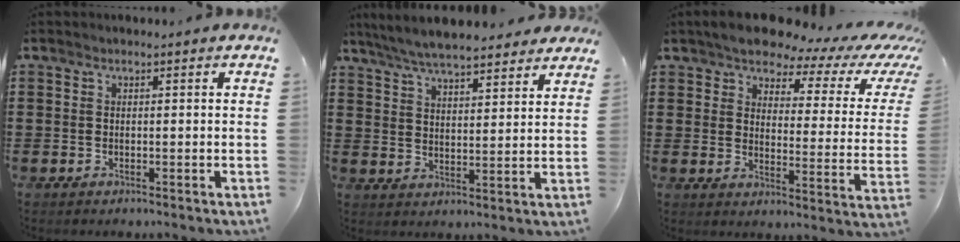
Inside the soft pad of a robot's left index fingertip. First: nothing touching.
{"total": 6.5, "force": [6.1, 0.9, 2.1], "torque": [-0.062, -0.019, 0.111]}
{"total": 6.7, "force": [5.9, 1.9, 2.4], "torque": [-0.068, -0.038, 0.099]}